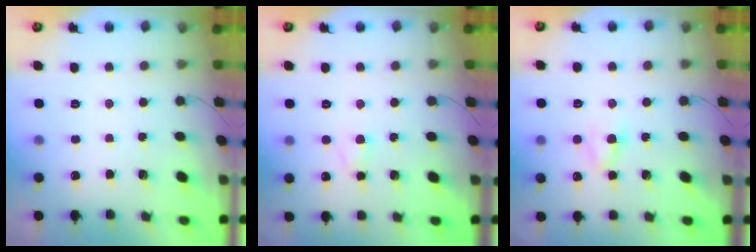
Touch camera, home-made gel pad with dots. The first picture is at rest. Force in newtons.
{"total": 2.3, "press": 2.1, "slide": 1.0}
{"total": 3.5, "press": 3.3, "slide": 1.1}